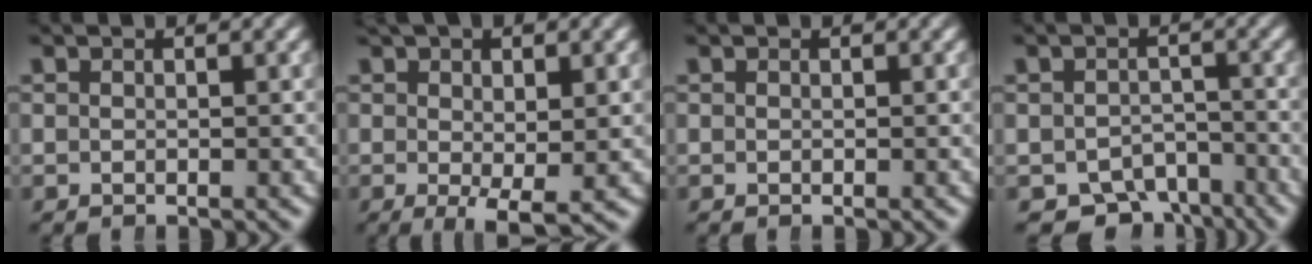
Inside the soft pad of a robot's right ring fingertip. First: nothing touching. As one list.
[{"total": 3.9, "force": [-0.7, 1.0, 3.7], "torque": [-0.060, -0.020, 0.000]}, {"total": 0.0}, {"total": 6.7, "force": [-5.2, 3.9, 1.8], "torque": [-0.012, -0.022, -0.082]}]